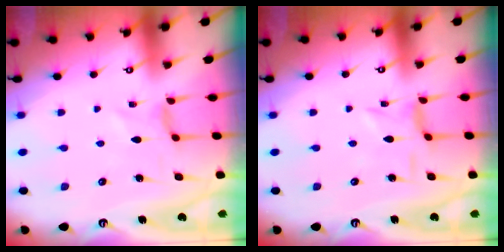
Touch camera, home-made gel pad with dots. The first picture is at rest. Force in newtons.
{"total": 0.8, "press": 0.7, "slide": 0.3}